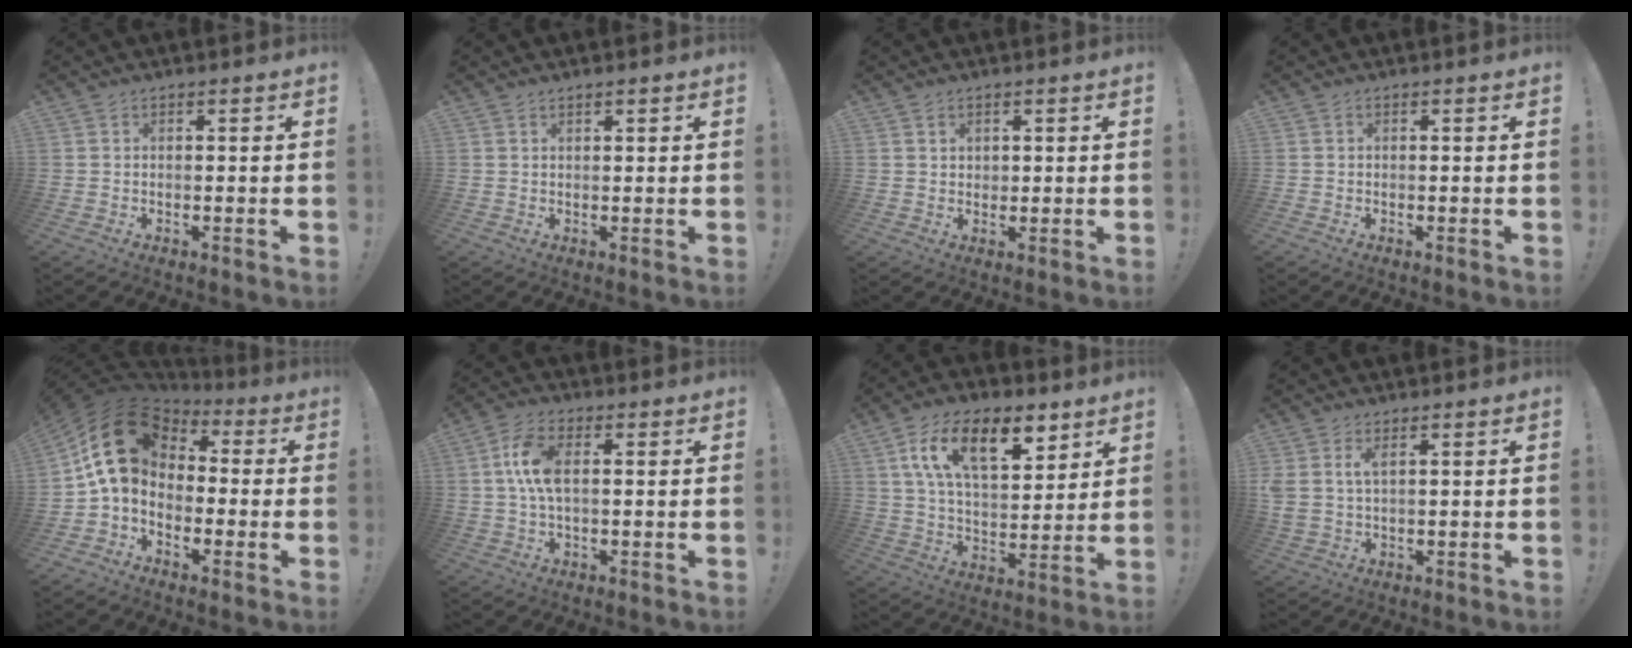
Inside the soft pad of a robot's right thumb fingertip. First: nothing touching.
{"total": 0.9, "force": [0.8, 0.0, 0.4], "torque": [0.000, -0.003, 0.012]}
{"total": 1.9, "force": [1.2, 1.5, 0.3], "torque": [0.007, -0.010, 0.019]}
{"total": 0.0}
{"total": 19.2, "force": [4.1, 13.6, 12.9], "torque": [-0.220, -0.007, 0.078]}
{"total": 9.1, "force": [0.9, 4.3, 7.9], "torque": [-0.152, -0.001, 0.018]}
{"total": 17.9, "force": [8.8, 9.2, 12.5], "torque": [-0.199, -0.027, 0.153]}
{"total": 3.5, "force": [1.6, 1.3, 2.8], "torque": [-0.061, 0.000, 0.030]}